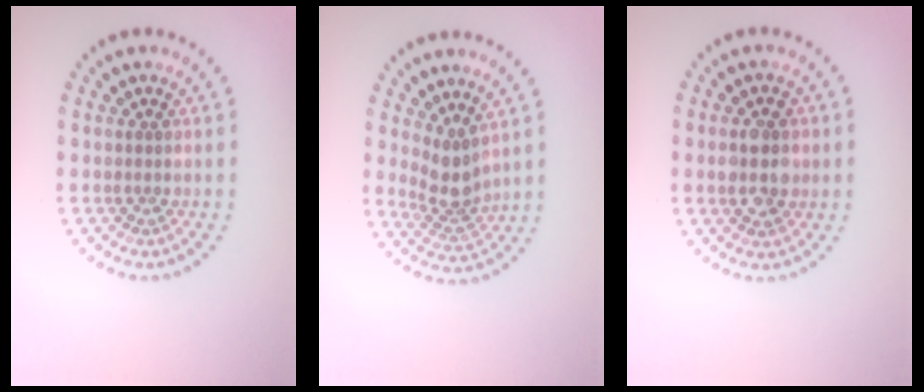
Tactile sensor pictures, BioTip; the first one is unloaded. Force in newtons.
{"total": 2.8, "press": 2.2, "slide": 1.8}
{"total": 3.3, "press": 3.3, "slide": 0.3}